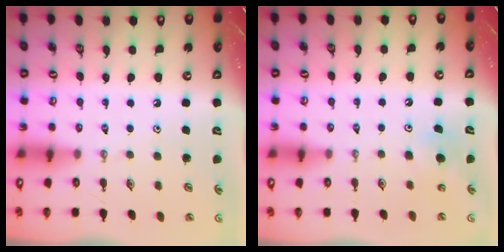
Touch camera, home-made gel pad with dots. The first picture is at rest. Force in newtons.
{"total": 5.4, "press": 5.3, "slide": 0.5}